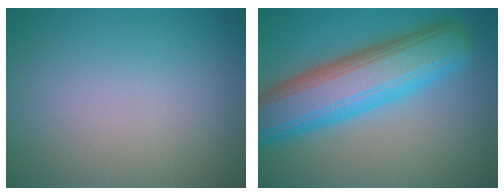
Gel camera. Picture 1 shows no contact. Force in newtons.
{"total": 9.7, "press": 9.7, "slide": 0.4}